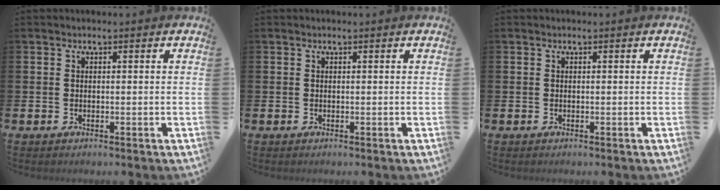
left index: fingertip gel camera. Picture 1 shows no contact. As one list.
[{"total": 0.0}, {"total": 0.0}]